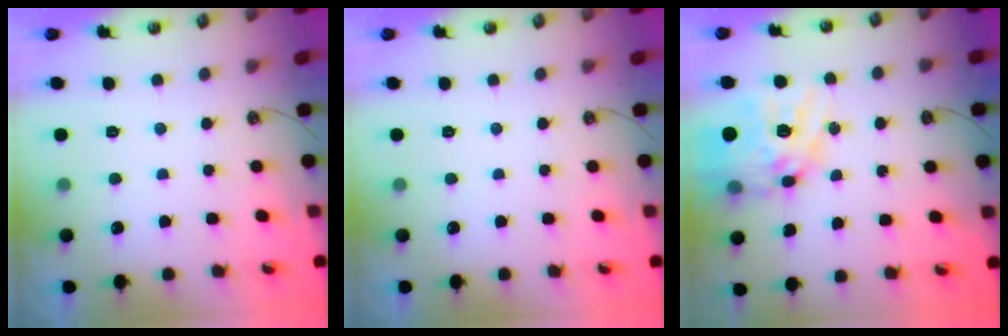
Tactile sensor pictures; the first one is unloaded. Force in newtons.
{"total": 0.0}
{"total": 18.0, "press": 17.9, "slide": 1.6}